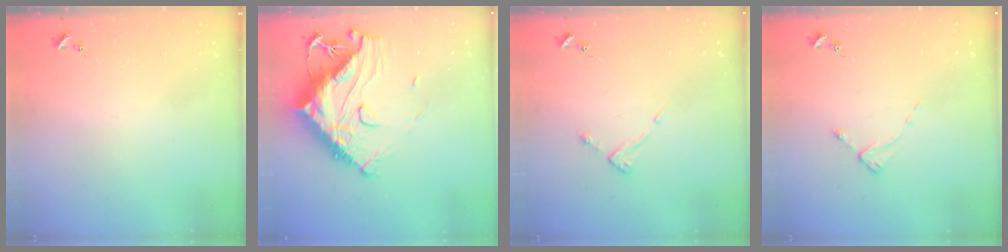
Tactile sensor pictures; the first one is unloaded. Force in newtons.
{"total": 20.5, "press": 20.4, "slide": 1.8}
{"total": 3.9, "press": 3.9, "slide": 0.5}
{"total": 2.1, "press": 2.0, "slide": 0.4}